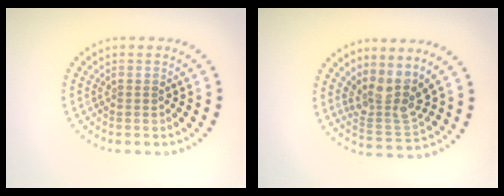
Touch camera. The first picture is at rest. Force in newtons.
{"total": 3.7, "press": 2.8, "slide": 2.4}